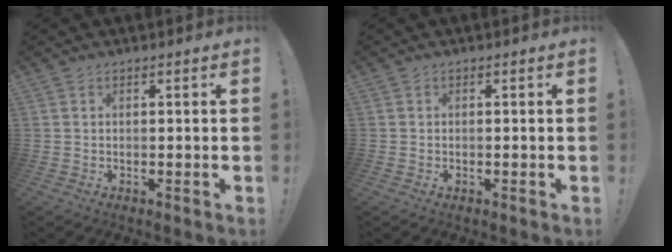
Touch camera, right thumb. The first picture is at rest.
{"total": 0.5, "force": [-0.5, 0.2, 0.0], "torque": [-0.007, 0.003, -0.007]}